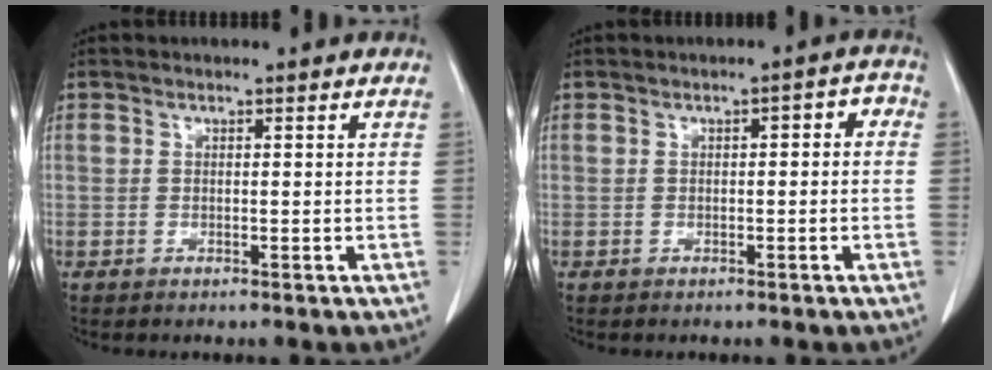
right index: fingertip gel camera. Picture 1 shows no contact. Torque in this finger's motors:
{"motor_torque": [0.23, -0.13, 0.11, 0.02]}